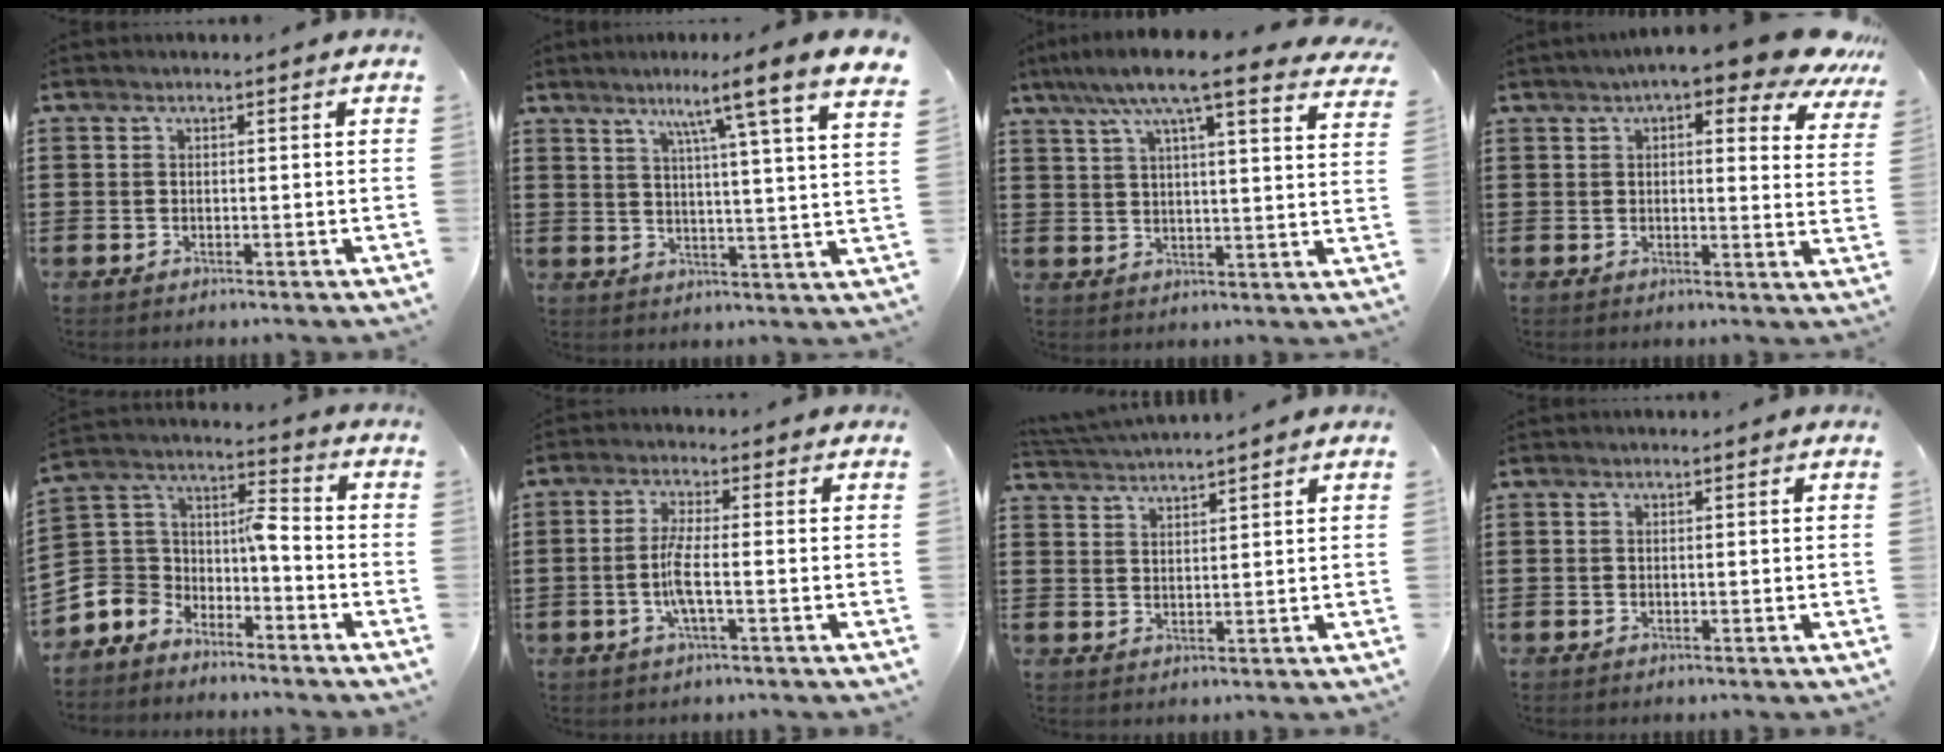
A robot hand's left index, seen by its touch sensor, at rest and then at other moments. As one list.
[{"total": 7.2, "force": [5.2, -1.5, 4.9], "torque": [-0.085, -0.052, 0.066]}, {"total": 9.7, "force": [7.6, 0.9, 6.0], "torque": [-0.133, -0.022, 0.128]}, {"total": 8.2, "force": [6.4, 1.2, 5.0], "torque": [-0.092, -0.025, 0.108]}, {"total": 5.5, "force": [-4.0, 3.7, 0.8], "torque": [-0.055, -0.015, -0.089]}, {"total": 4.8, "force": [-1.2, 0.4, 4.6], "torque": [-0.095, -0.006, -0.028]}, {"total": 2.6, "force": [2.6, -0.5, -0.1], "torque": [-0.008, -0.006, 0.048]}, {"total": 0.0}]